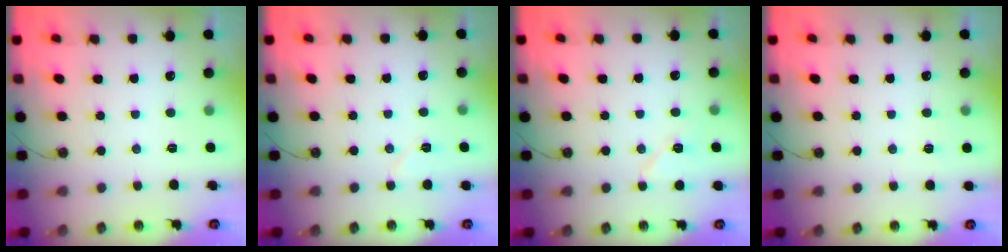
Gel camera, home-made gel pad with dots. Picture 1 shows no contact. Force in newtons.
{"total": 5.6, "press": 4.9, "slide": 2.7}
{"total": 7.2, "press": 7.0, "slide": 1.8}
{"total": 2.7, "press": 2.7, "slide": 0.5}